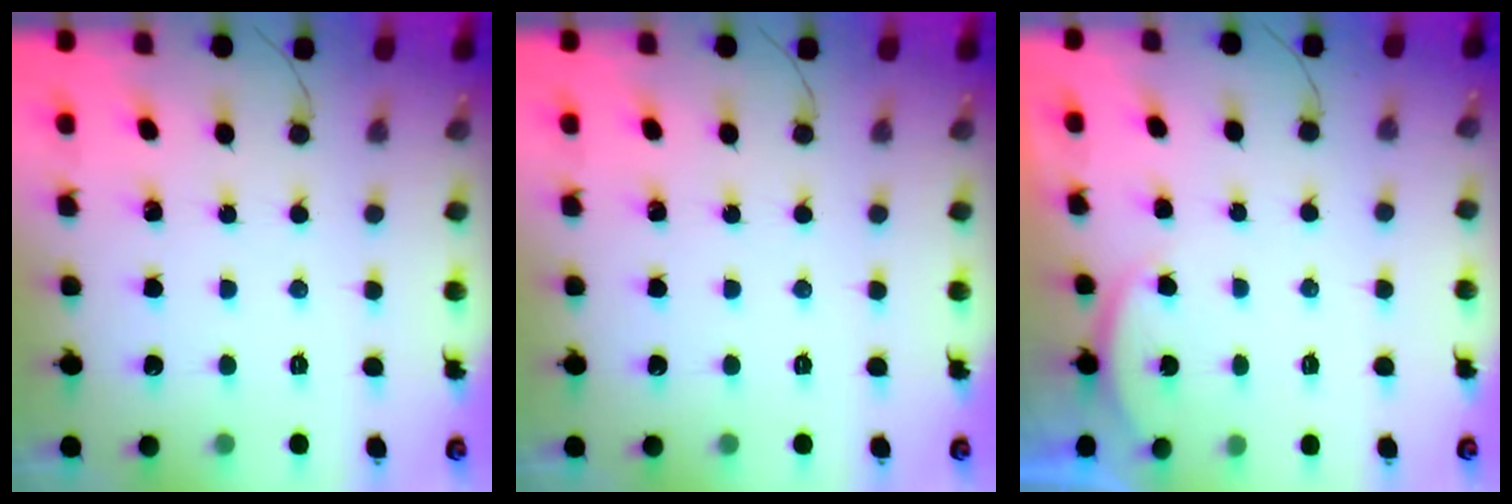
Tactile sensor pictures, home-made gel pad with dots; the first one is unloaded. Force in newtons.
{"total": 0.0}
{"total": 2.8, "press": 2.7, "slide": 0.6}